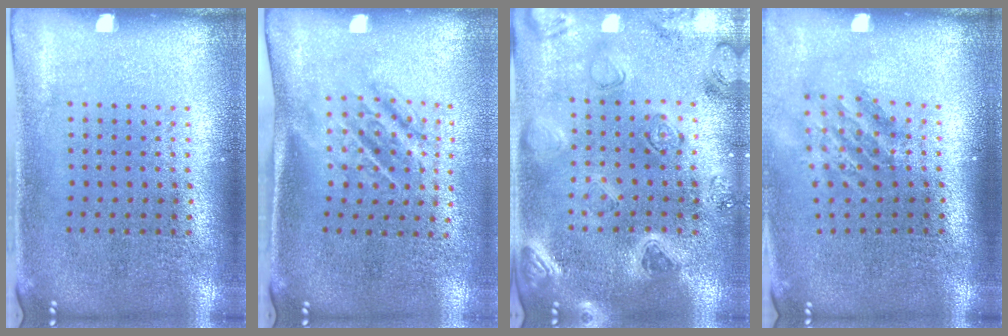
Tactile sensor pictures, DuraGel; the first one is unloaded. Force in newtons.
{"total": 1.8, "press": 1.2, "slide": 1.3}
{"total": 2.3, "press": 2.3, "slide": 0.2}
{"total": 1.7, "press": 1.2, "slide": 1.2}